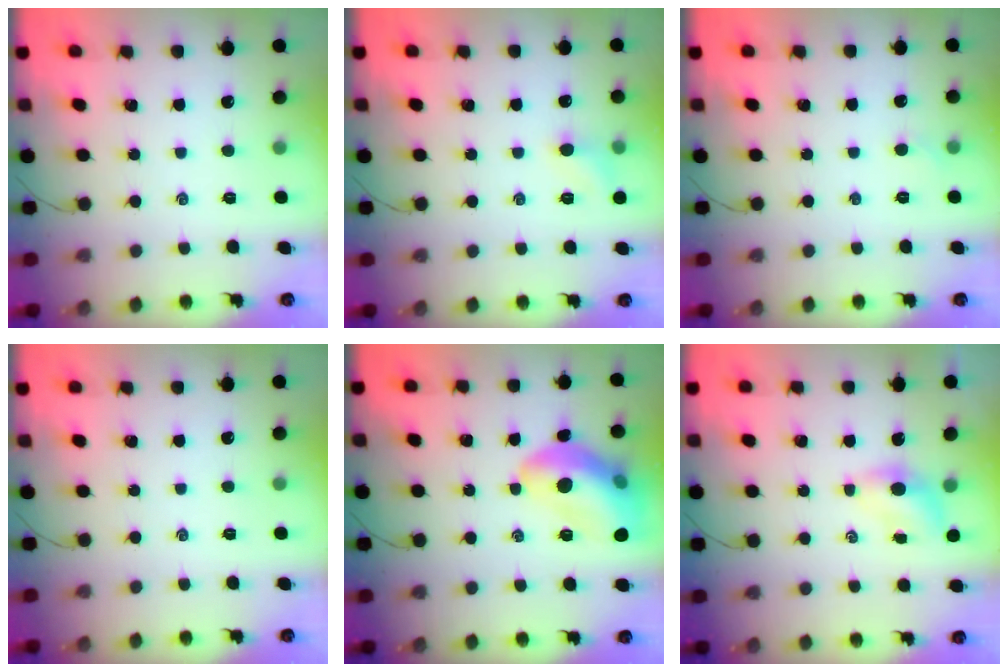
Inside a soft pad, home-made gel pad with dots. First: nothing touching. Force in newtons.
{"total": 5.8, "press": 5.6, "slide": 1.6}
{"total": 2.7, "press": 2.5, "slide": 0.9}
{"total": 0.0}
{"total": 15.7, "press": 15.6, "slide": 1.9}
{"total": 4.3, "press": 4.1, "slide": 1.0}